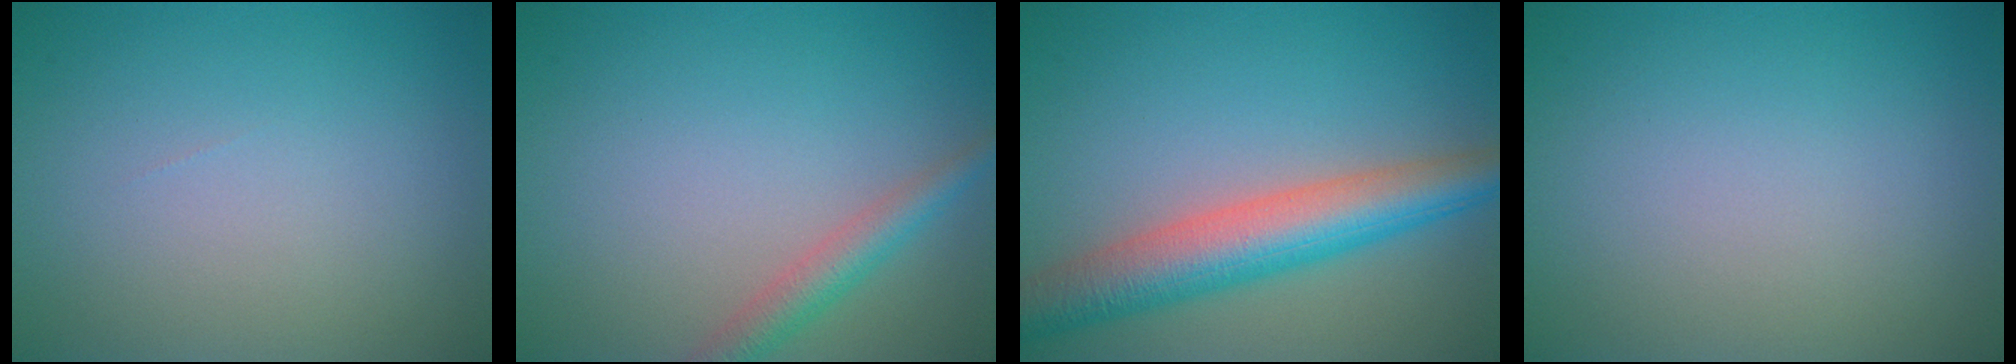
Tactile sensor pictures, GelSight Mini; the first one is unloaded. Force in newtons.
{"total": 2.7, "press": 2.7, "slide": 0.1}
{"total": 7.3, "press": 7.3, "slide": 0.3}
{"total": 0.0}